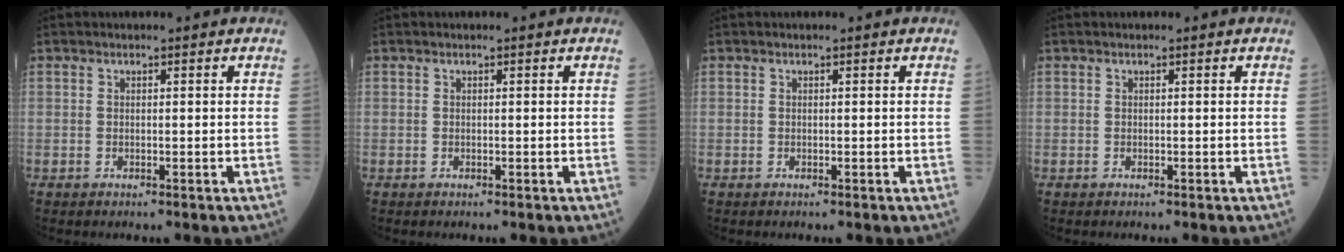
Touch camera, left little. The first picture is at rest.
{"total": 0.0}
{"total": 0.0}
{"total": 0.0}